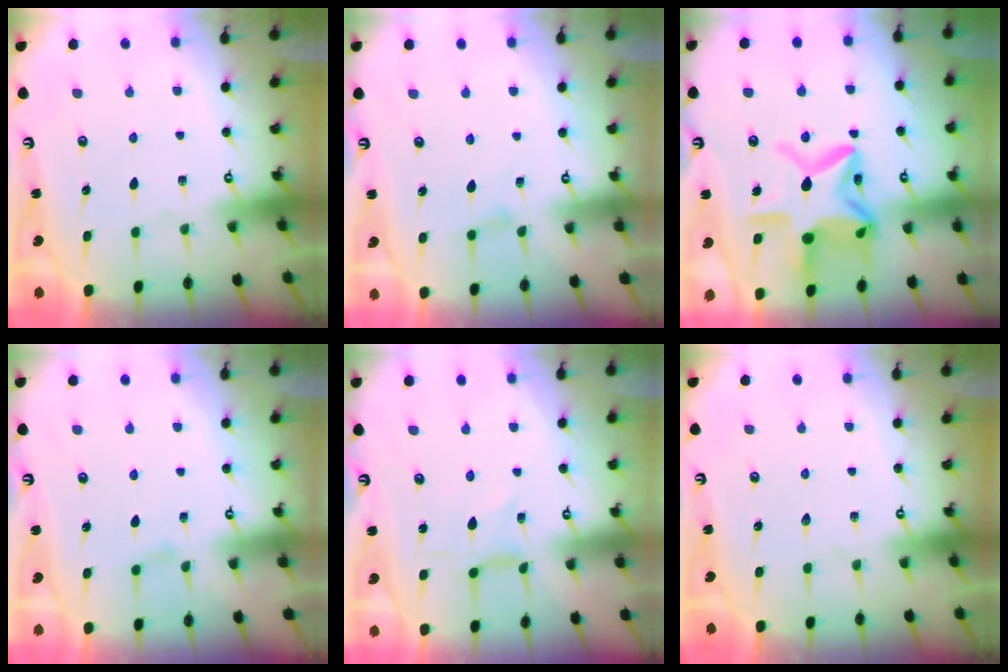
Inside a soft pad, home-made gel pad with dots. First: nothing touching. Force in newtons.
{"total": 0.8, "press": 0.7, "slide": 0.3}
{"total": 17.6, "press": 17.6, "slide": 1.3}
{"total": 1.2, "press": 1.1, "slide": 0.3}
{"total": 0.0}
{"total": 0.0}